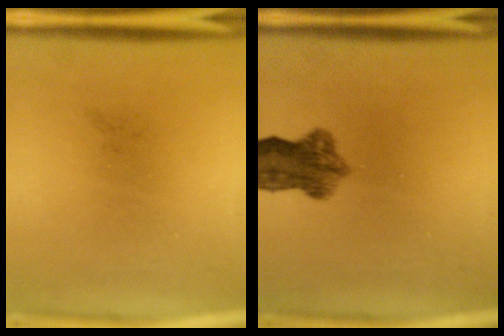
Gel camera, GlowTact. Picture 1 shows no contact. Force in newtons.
{"total": 6.5}